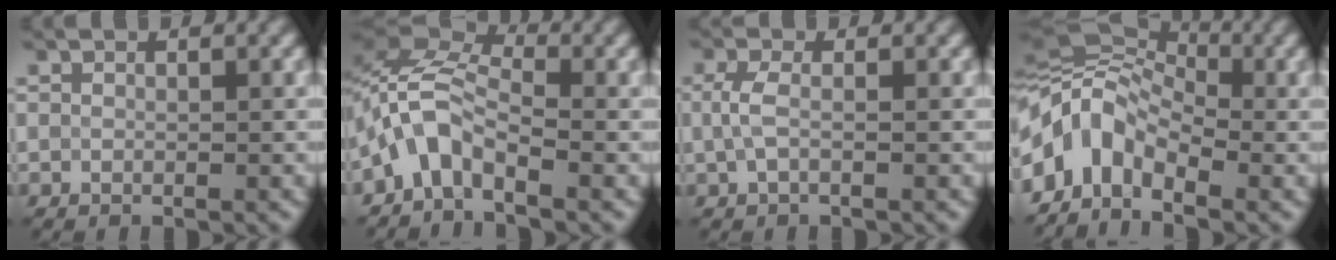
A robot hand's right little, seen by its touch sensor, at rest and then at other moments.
{"total": 4.8, "force": [-2.6, 2.2, 3.3], "torque": [-0.061, 0.012, -0.068]}
{"total": 1.9, "force": [0.0, 0.8, 1.7], "torque": [-0.045, 0.001, -0.003]}
{"total": 8.0, "force": [-1.8, 5.2, 5.8], "torque": [-0.101, 0.018, -0.063]}